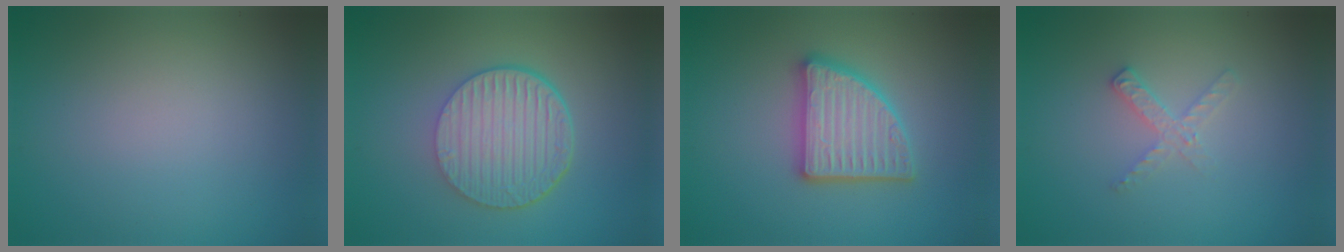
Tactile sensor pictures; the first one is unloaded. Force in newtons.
{"total": 6.7, "press": 4.6, "slide": 4.9}
{"total": 5.0, "press": 4.9, "slide": 0.8}
{"total": 1.7, "press": 1.7, "slide": 0.2}